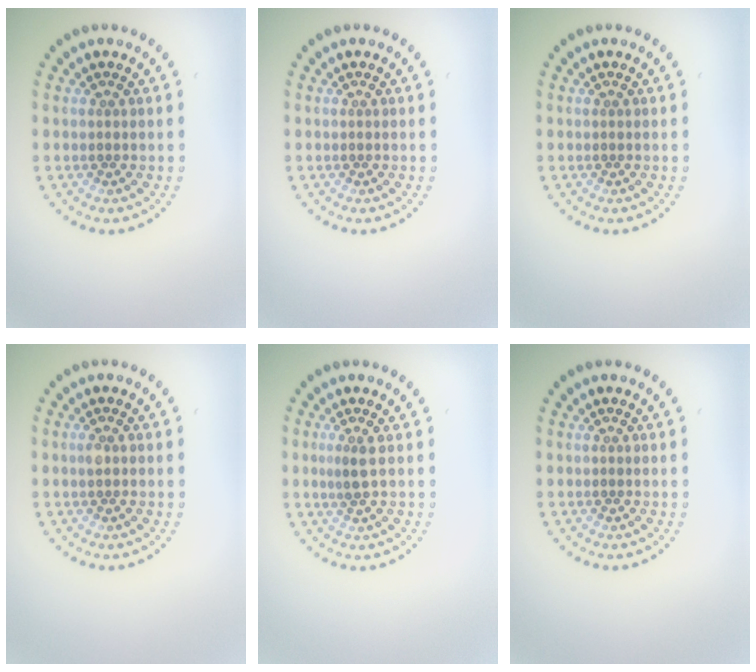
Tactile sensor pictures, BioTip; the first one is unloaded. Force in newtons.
{"total": 0.0}
{"total": 0.0}
{"total": 0.6, "press": 0.5, "slide": 0.3}
{"total": 1.3, "press": 1.0, "slide": 0.7}
{"total": 0.0}